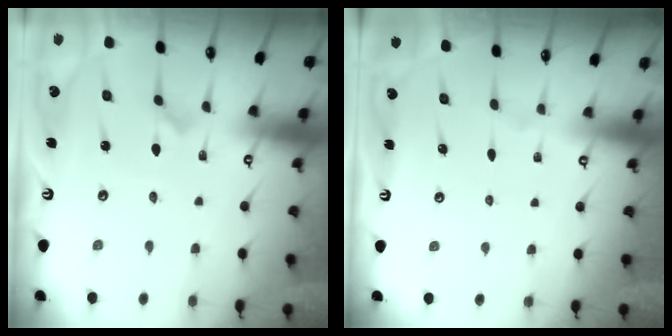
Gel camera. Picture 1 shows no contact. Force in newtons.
{"total": 0.0}